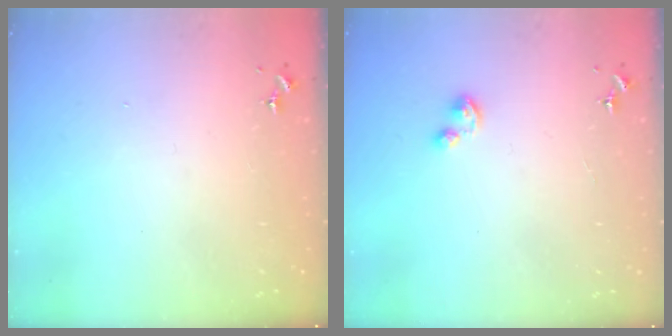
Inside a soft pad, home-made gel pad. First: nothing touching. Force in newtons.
{"total": 1.9, "press": 1.9, "slide": 0.3}